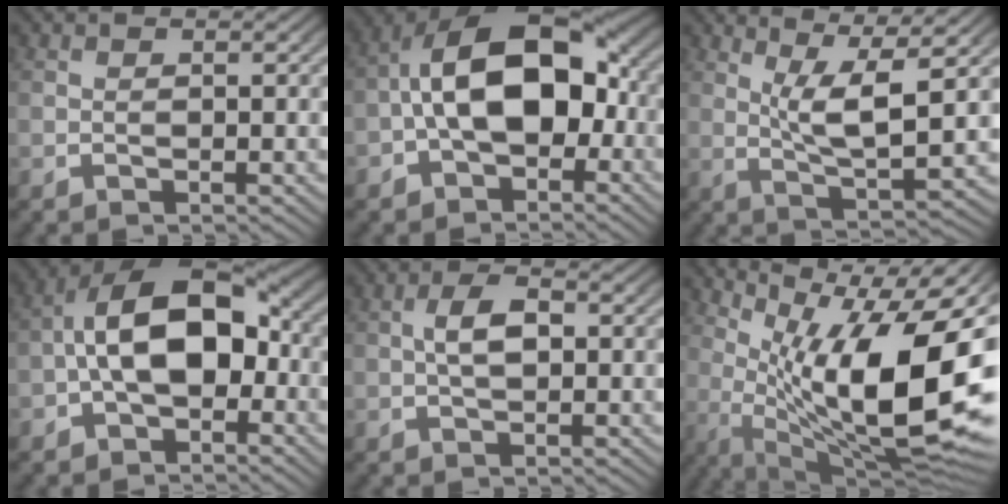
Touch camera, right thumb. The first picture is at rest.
{"total": 12.7, "force": [-0.8, 8.2, 9.7], "torque": [-0.170, -0.022, -0.003]}
{"total": 7.5, "force": [2.2, 2.9, 6.6], "torque": [-0.106, -0.018, 0.042]}
{"total": 11.3, "force": [-0.8, 7.3, 8.6], "torque": [-0.157, -0.020, -0.005]}
{"total": 3.4, "force": [0.2, 1.8, 2.9], "torque": [-0.052, 0.005, 0.002]}
{"total": 20.3, "force": [1.9, 10.9, 17.0], "torque": [-0.263, -0.044, 0.059]}